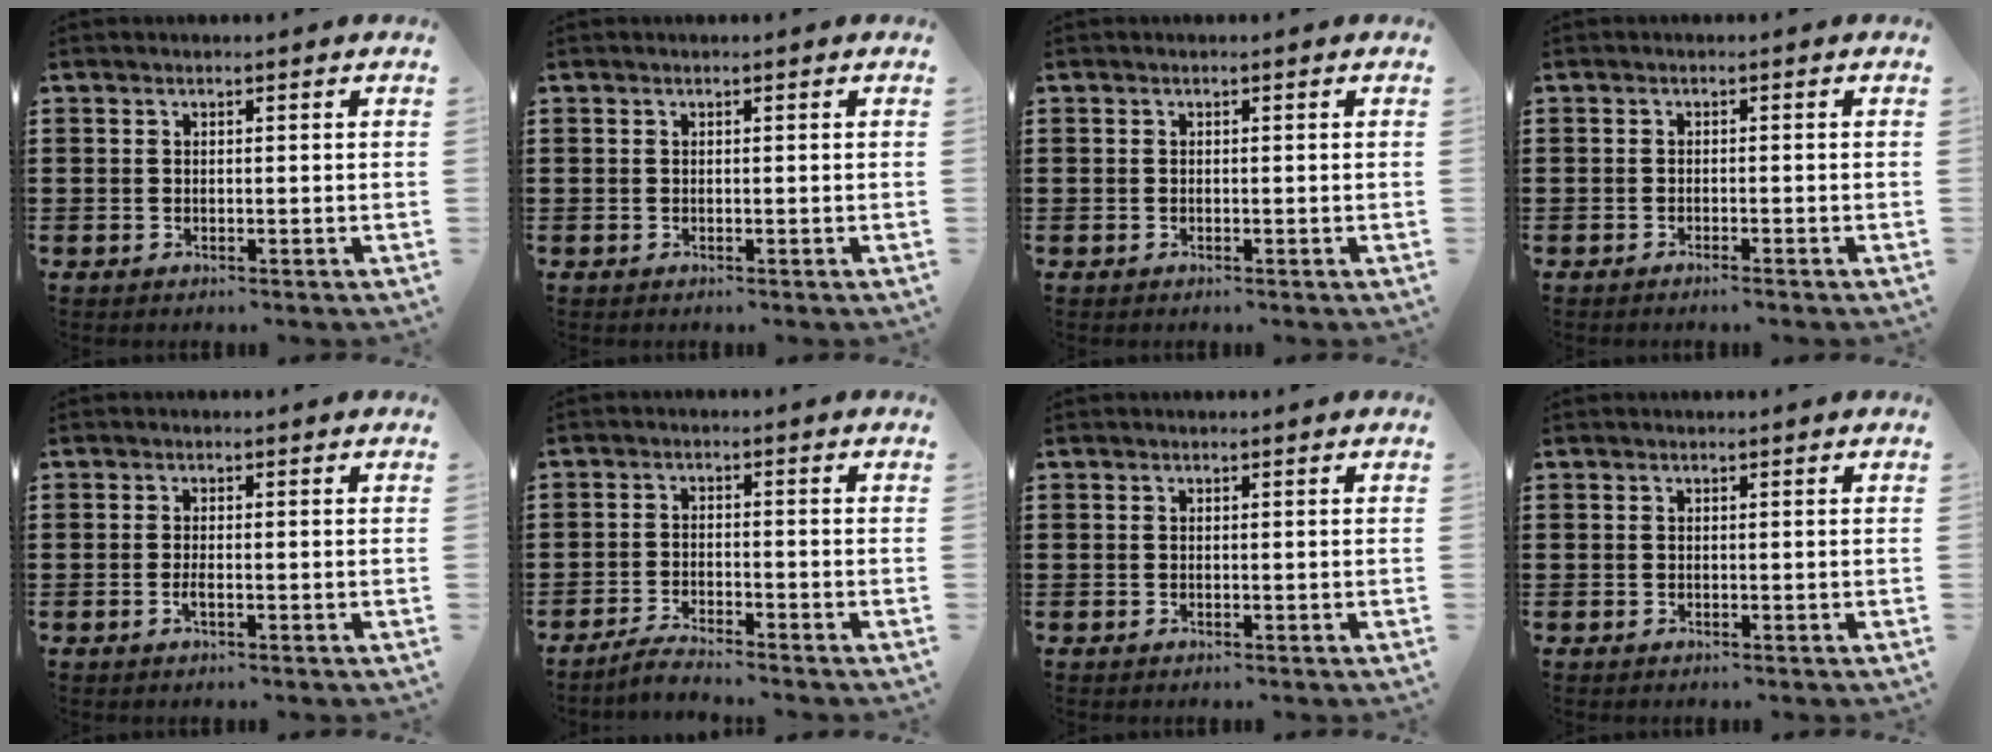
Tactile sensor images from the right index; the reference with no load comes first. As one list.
[{"total": 0.0}, {"total": 0.0}, {"total": 0.9, "force": [-0.8, -0.1, 0.3], "torque": [-0.006, -0.002, -0.015]}, {"total": 1.5, "force": [-0.6, 0.1, 1.4], "torque": [-0.034, -0.008, -0.011]}, {"total": 2.6, "force": [-2.5, -0.1, 0.5], "torque": [-0.011, 0.004, -0.051]}, {"total": 0.0}, {"total": 0.0}]